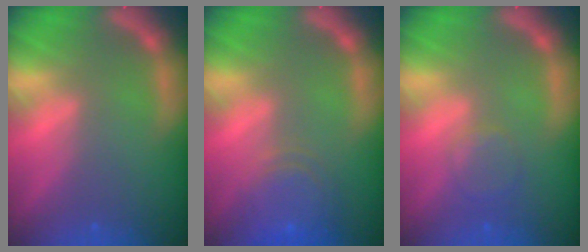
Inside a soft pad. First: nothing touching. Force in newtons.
{"total": 5.5}
{"total": 2.4}